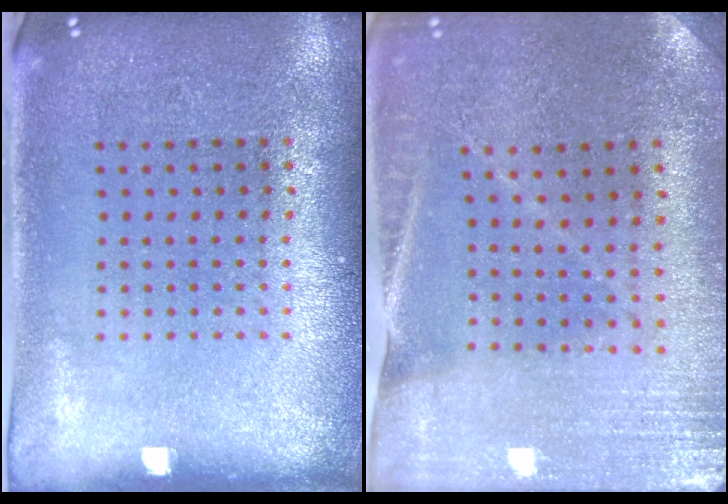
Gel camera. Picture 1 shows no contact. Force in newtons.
{"total": 0.8, "press": 0.8, "slide": 0.1}